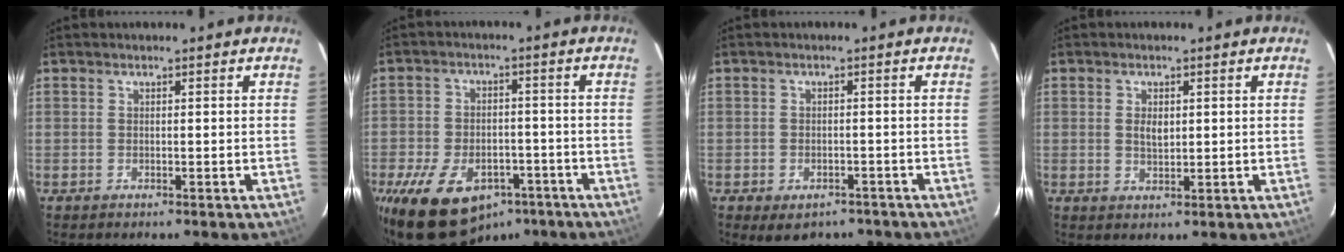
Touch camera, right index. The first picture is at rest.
{"total": 17.0, "force": [-10.0, 10.5, 8.9], "torque": [-0.201, -0.002, -0.144]}
{"total": 6.3, "force": [-4.4, 3.6, 2.6], "torque": [-0.047, -0.006, -0.050]}
{"total": 2.8, "force": [0.5, 1.7, 2.2], "torque": [-0.036, 0.001, 0.010]}